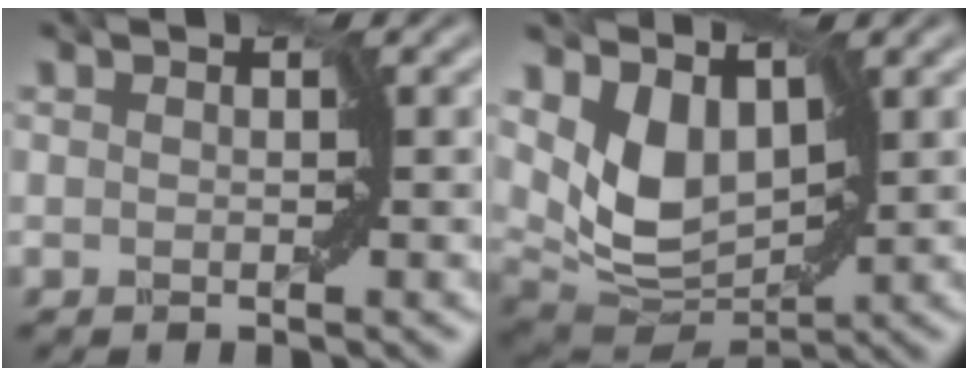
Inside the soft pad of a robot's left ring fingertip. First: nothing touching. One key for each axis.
{"total": 4.7, "fx": 2.0, "fy": 3.2, "fz": 2.8, "tx": -0.068, "ty": -0.021, "tz": 0.040}